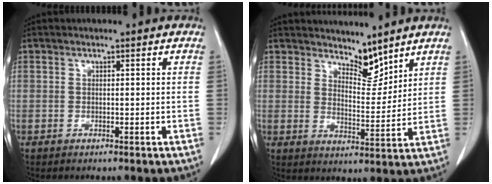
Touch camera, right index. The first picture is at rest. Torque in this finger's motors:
{"motor_torque": [-0.29, 0.47, -0.01, 0.00]}